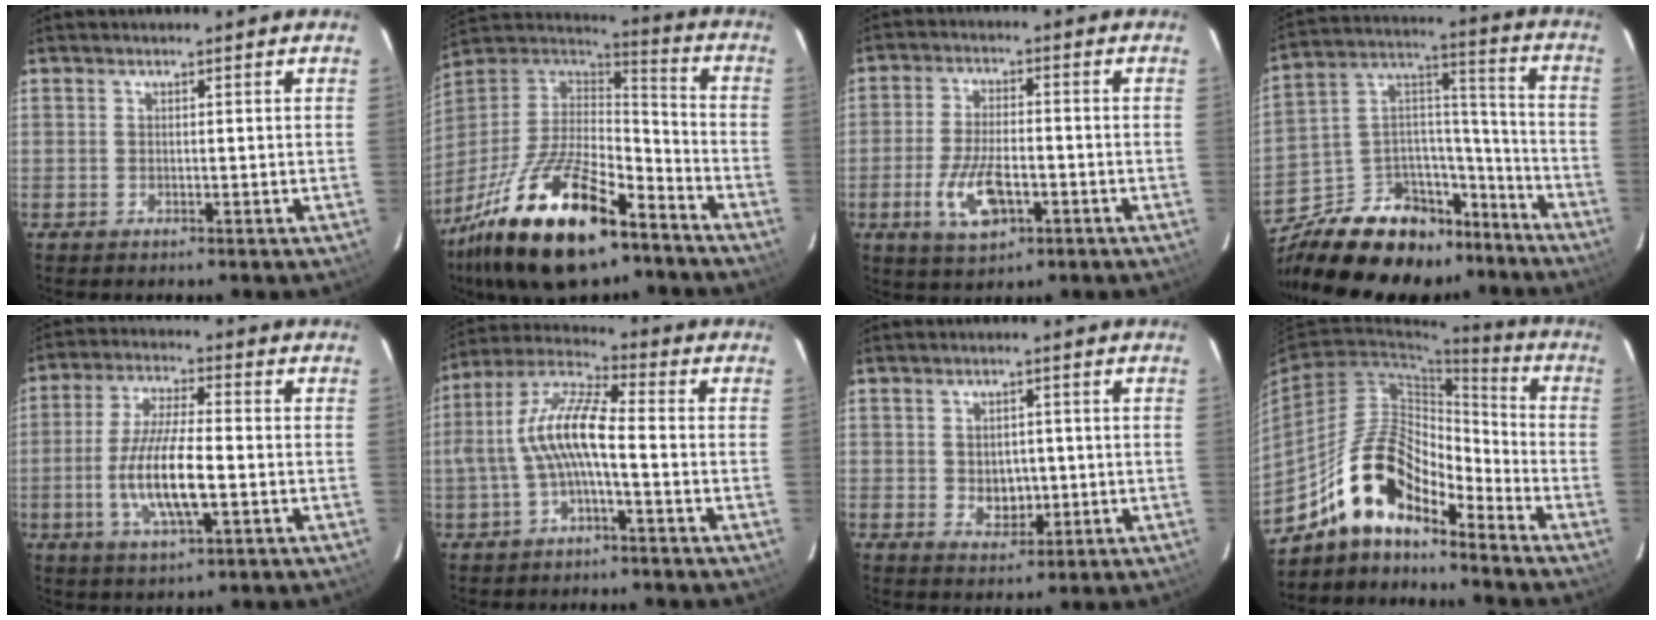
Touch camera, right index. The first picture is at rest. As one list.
[{"total": 27.3, "force": [-17.0, 10.5, 18.7], "torque": [-0.373, -0.030, -0.285]}, {"total": 9.3, "force": [-3.4, 4.2, 7.6], "torque": [-0.160, -0.008, -0.057]}, {"total": 25.7, "force": [-19.5, 13.0, 10.5], "torque": [-0.217, 0.075, -0.282]}, {"total": 11.3, "force": [-2.6, 2.7, 10.7], "torque": [-0.214, -0.004, -0.052]}, {"total": 10.0, "force": [-1.8, 2.4, 9.5], "torque": [-0.202, 0.016, -0.033]}, {"total": 4.5, "force": [-0.3, 3.7, 2.6], "torque": [-0.043, 0.001, 0.003]}, {"total": 14.2, "force": [-11.2, 4.8, 7.4], "torque": [-0.137, 0.020, -0.212]}]